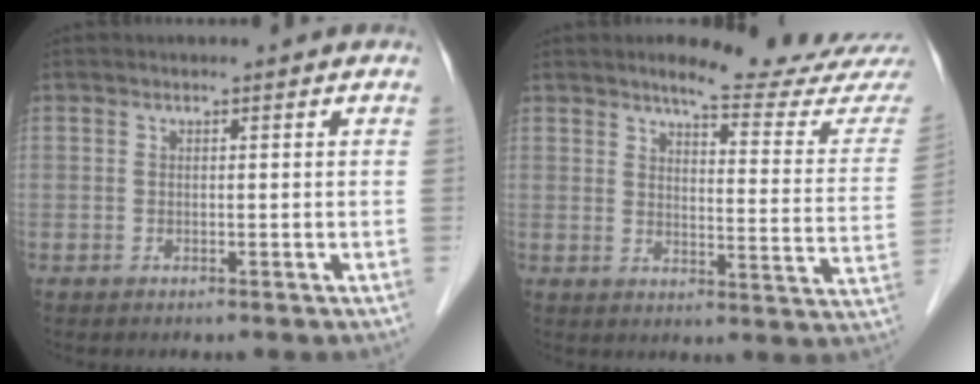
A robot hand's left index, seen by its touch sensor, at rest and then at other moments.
{"total": 15.4, "force": [14.5, -0.1, 5.3], "torque": [-0.064, -0.088, 0.157]}